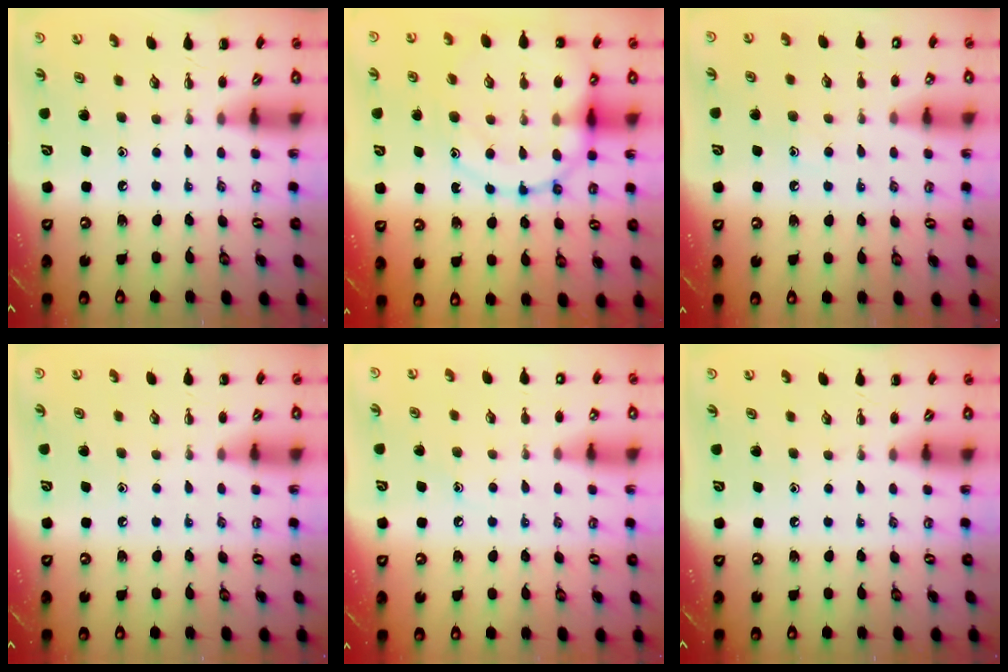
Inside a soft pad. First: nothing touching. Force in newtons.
{"total": 16.9, "press": 16.7, "slide": 2.5}
{"total": 6.9, "press": 6.8, "slide": 1.2}
{"total": 3.0, "press": 2.8, "slide": 1.1}
{"total": 7.3, "press": 7.1, "slide": 1.8}
{"total": 0.0}